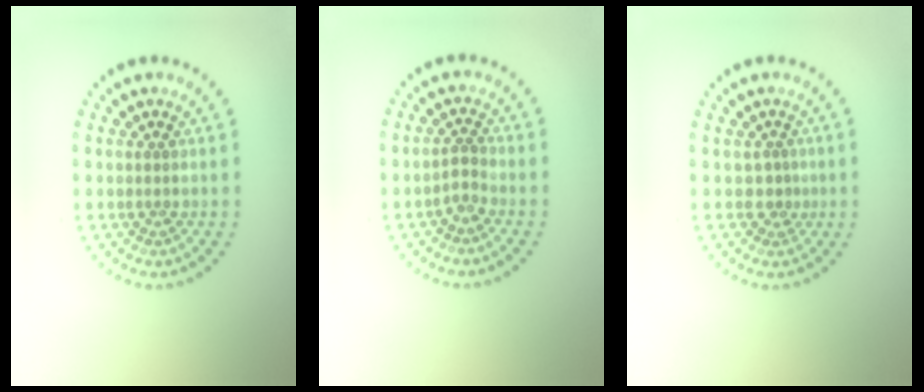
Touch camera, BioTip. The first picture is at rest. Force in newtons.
{"total": 1.3, "press": 1.0, "slide": 0.9}
{"total": 1.1, "press": 0.5, "slide": 0.9}